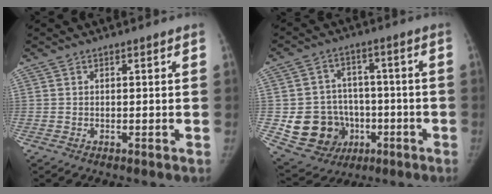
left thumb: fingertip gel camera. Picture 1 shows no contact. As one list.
[{"total": 14.3, "force": [-3.0, 12.8, 5.7], "torque": [-0.078, 0.027, -0.030]}]